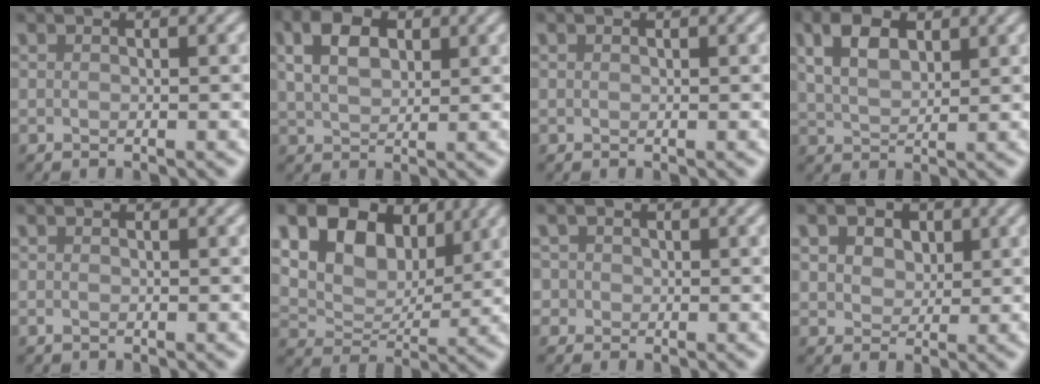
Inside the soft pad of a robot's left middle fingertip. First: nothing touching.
{"total": 4.3, "force": [1.7, 2.7, 2.9], "torque": [-0.061, 0.009, 0.028]}
{"total": 0.0}
{"total": 4.3, "force": [2.0, 2.4, 2.9], "torque": [-0.062, 0.008, 0.038]}
{"total": 0.6, "force": [-0.1, 0.5, 0.3], "torque": [-0.006, -0.002, -0.002]}
{"total": 13.3, "force": [6.8, 8.8, 7.3], "torque": [-0.137, 0.022, 0.120]}
{"total": 2.9, "force": [0.7, 2.7, 0.8], "torque": [0.009, 0.017, -0.005]}
{"total": 5.6, "force": [2.7, 3.9, 2.9], "torque": [-0.058, 0.015, 0.028]}